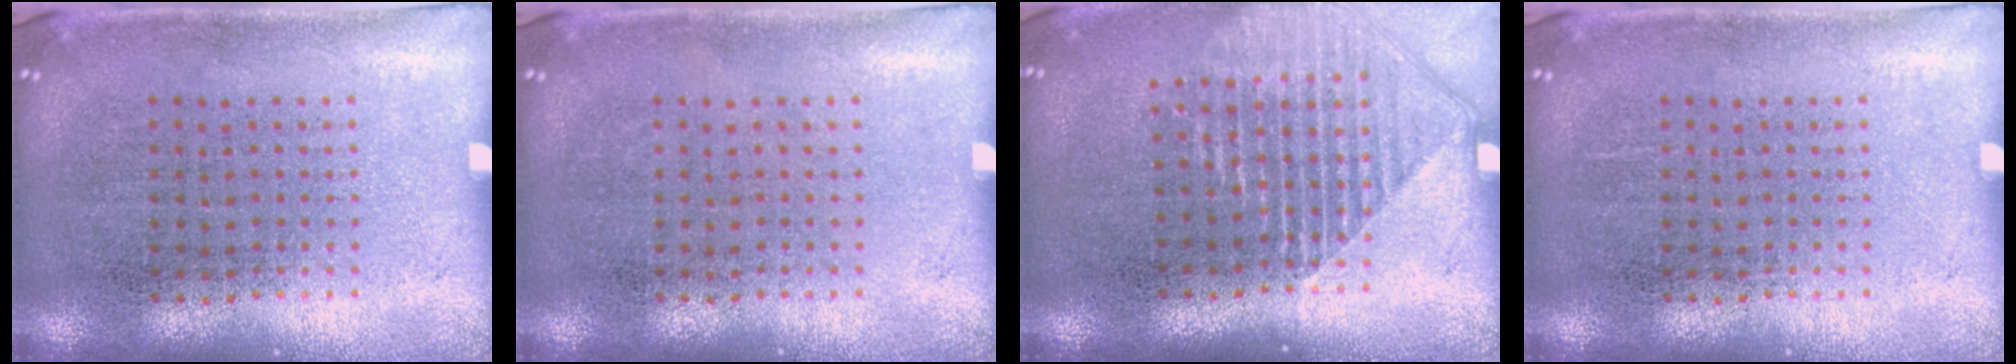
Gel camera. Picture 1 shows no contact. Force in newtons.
{"total": 0.0}
{"total": 1.7, "press": 1.5, "slide": 0.7}
{"total": 0.0}